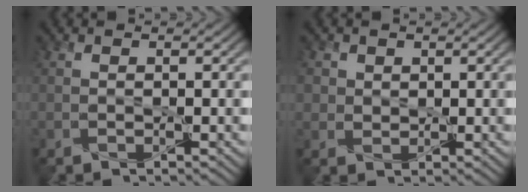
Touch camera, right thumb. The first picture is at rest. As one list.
[{"total": 2.3, "force": [0.9, 2.0, 0.7], "torque": [-0.028, -0.006, 0.022]}]